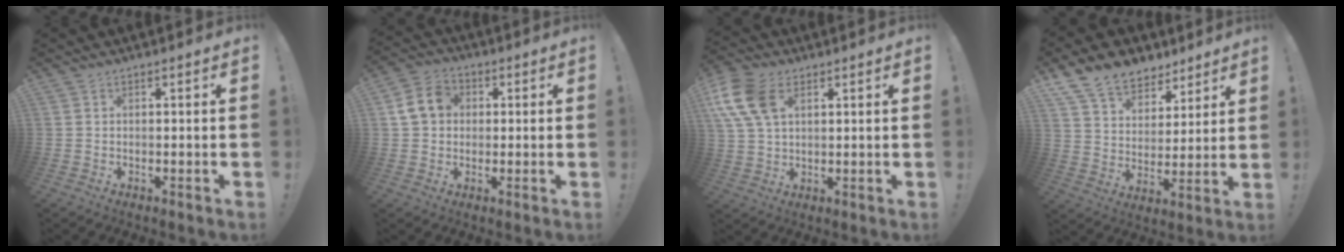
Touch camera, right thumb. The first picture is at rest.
{"total": 9.3, "force": [2.0, 7.8, 4.6], "torque": [-0.073, 0.015, 0.046]}
{"total": 13.6, "force": [5.0, 8.9, 8.9], "torque": [-0.184, -0.007, 0.098]}
{"total": 13.6, "force": [10.1, 8.1, 4.2], "torque": [-0.078, -0.068, 0.194]}